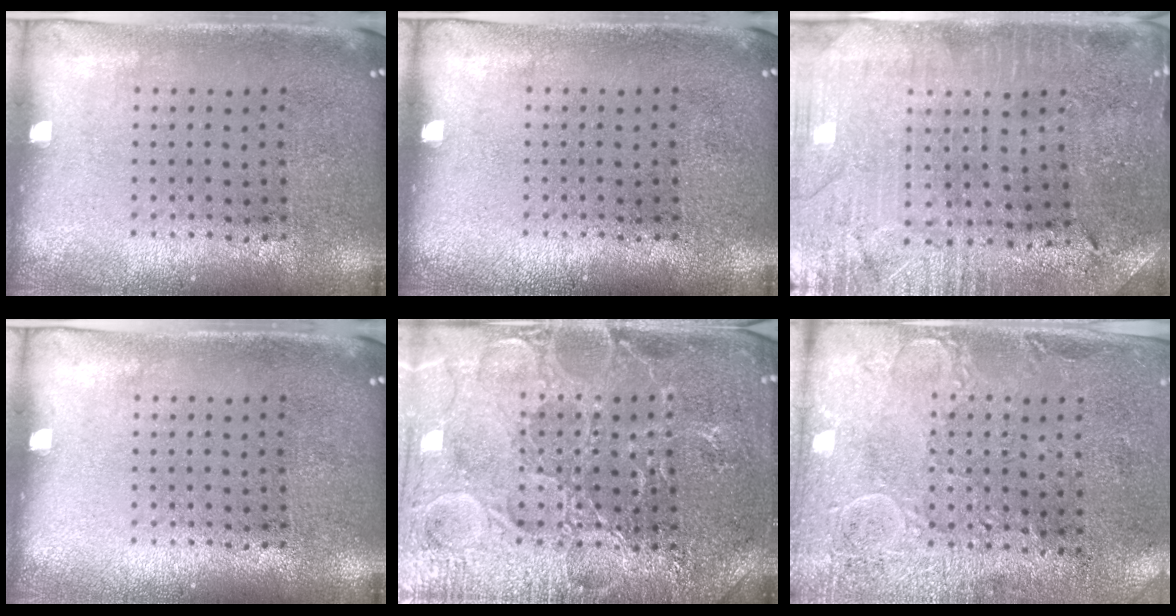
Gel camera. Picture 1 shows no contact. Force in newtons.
{"total": 0.0}
{"total": 1.0, "press": 0.9, "slide": 0.2}
{"total": 0.0}
{"total": 4.5, "press": 4.5, "slide": 0.5}
{"total": 2.9, "press": 2.5, "slide": 1.5}